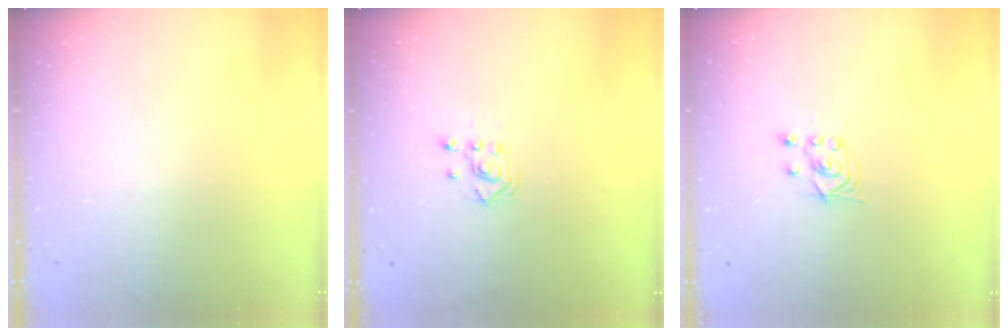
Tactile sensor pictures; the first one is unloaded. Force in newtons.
{"total": 2.6, "press": 2.4, "slide": 1.0}
{"total": 2.5, "press": 2.2, "slide": 1.2}